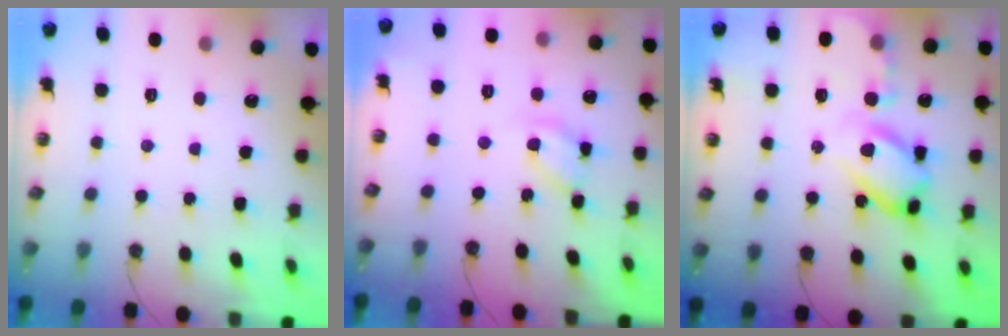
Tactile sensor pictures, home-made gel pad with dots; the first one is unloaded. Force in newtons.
{"total": 11.3, "press": 11.3, "slide": 1.2}
{"total": 14.9, "press": 14.8, "slide": 1.4}